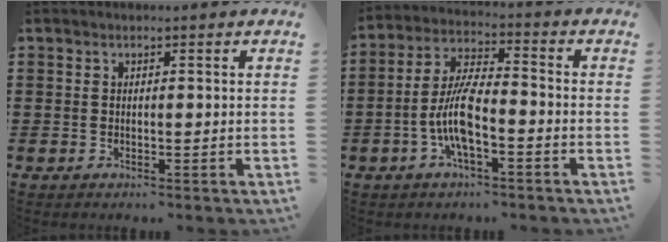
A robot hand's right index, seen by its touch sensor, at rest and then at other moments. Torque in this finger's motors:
{"motor_torque": [2.14, 0.00, 1.06, 0.17]}